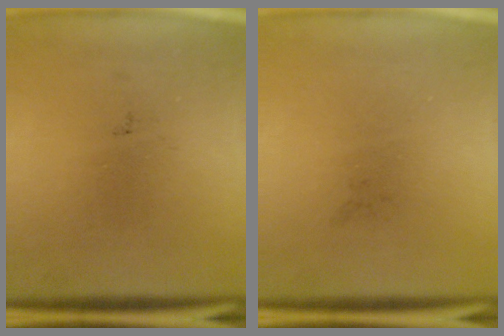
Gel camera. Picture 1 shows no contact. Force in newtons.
{"total": 0.0}